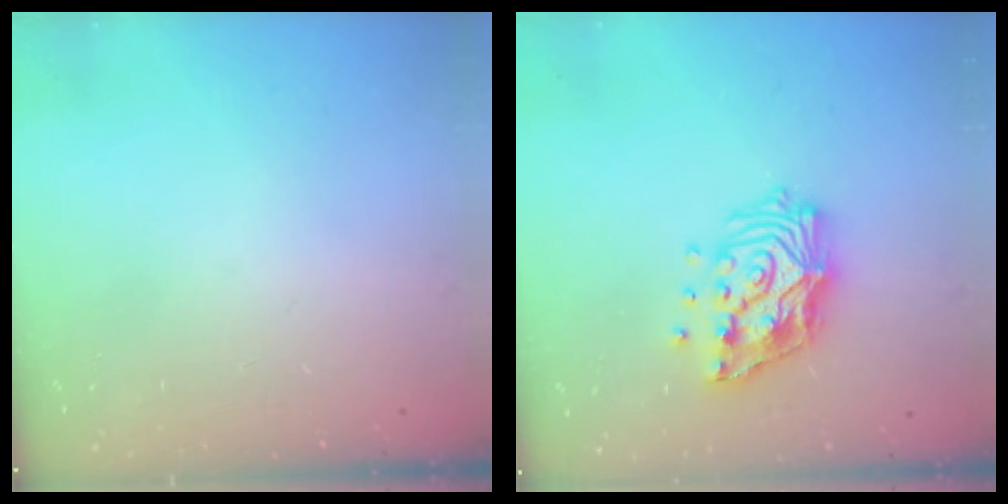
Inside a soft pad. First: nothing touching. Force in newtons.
{"total": 15.4, "press": 15.3, "slide": 2.1}